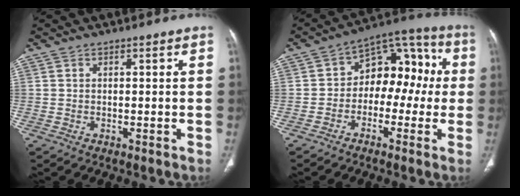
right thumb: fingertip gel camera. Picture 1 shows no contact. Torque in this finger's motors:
{"motor_torque": [-0.20, 0.12, 0.08, -0.14, 0.18]}